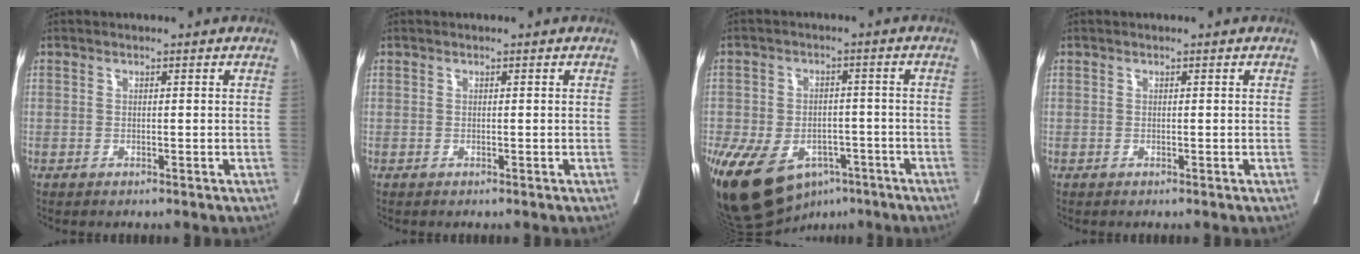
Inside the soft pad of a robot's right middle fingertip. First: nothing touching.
{"total": 0.0}
{"total": 18.5, "force": [-10.0, 11.4, 10.6], "torque": [-0.242, -0.011, -0.152]}
{"total": 0.0}